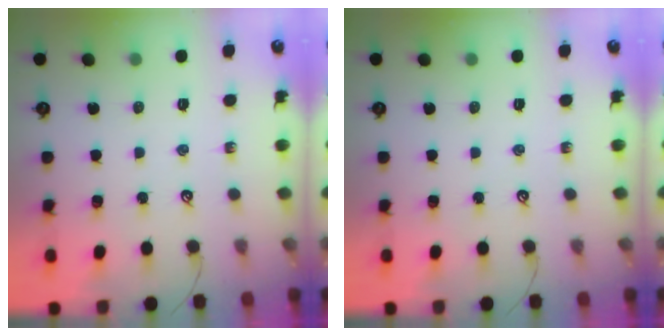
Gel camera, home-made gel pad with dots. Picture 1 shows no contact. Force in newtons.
{"total": 0.0}